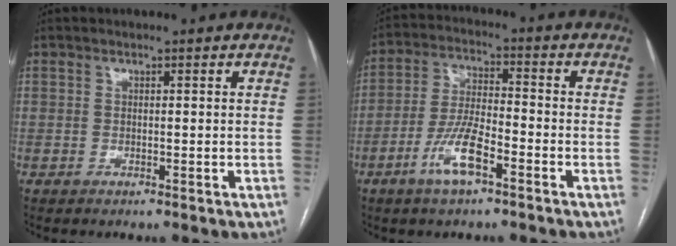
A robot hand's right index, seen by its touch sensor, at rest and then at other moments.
{"total": 8.3, "force": [-4.3, 2.0, 6.8], "torque": [-0.142, 0.000, -0.081]}